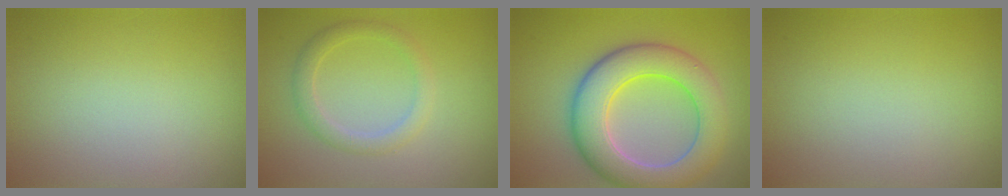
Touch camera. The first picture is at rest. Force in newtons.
{"total": 2.2, "press": 2.2, "slide": 0.2}
{"total": 8.1, "press": 8.1, "slide": 0.5}
{"total": 0.0}